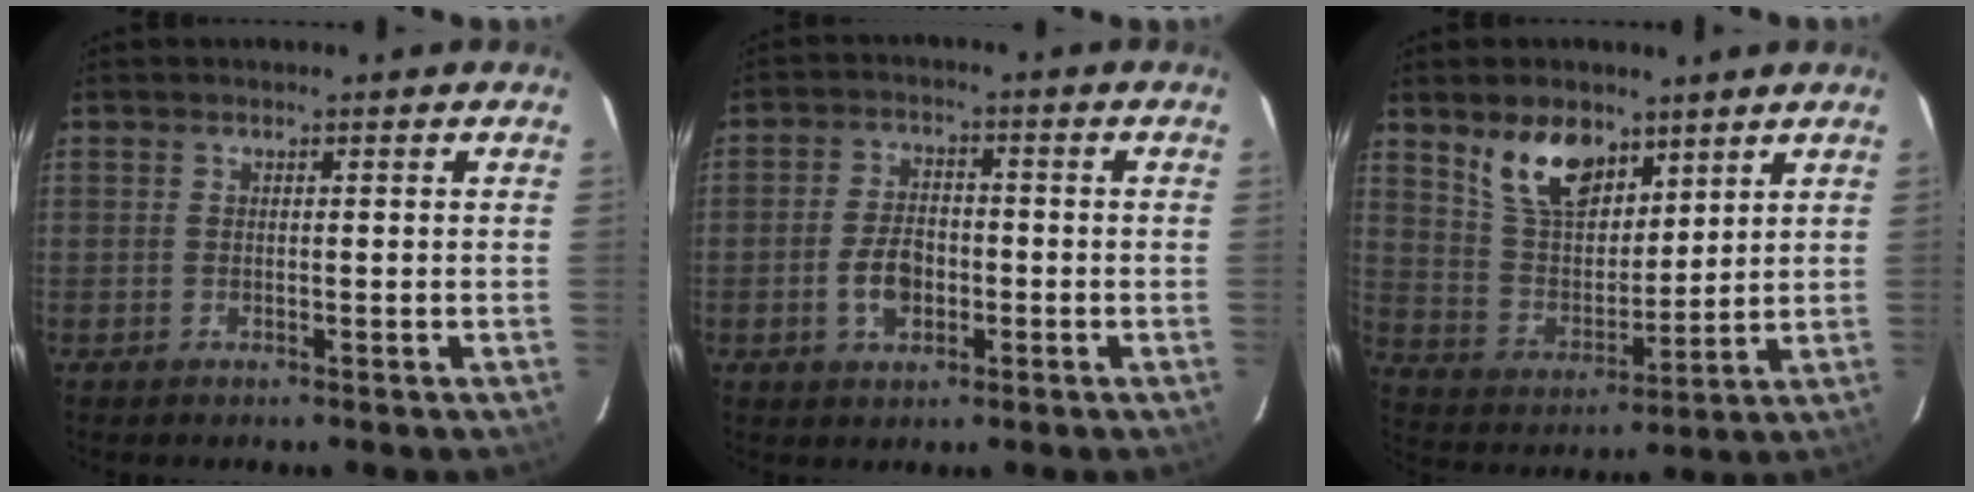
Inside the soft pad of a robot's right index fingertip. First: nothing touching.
{"total": 6.4, "force": [-2.0, 4.0, 4.6], "torque": [-0.095, 0.009, -0.029]}
{"total": 12.0, "force": [7.6, 6.4, 6.6], "torque": [-0.125, 0.011, 0.153]}